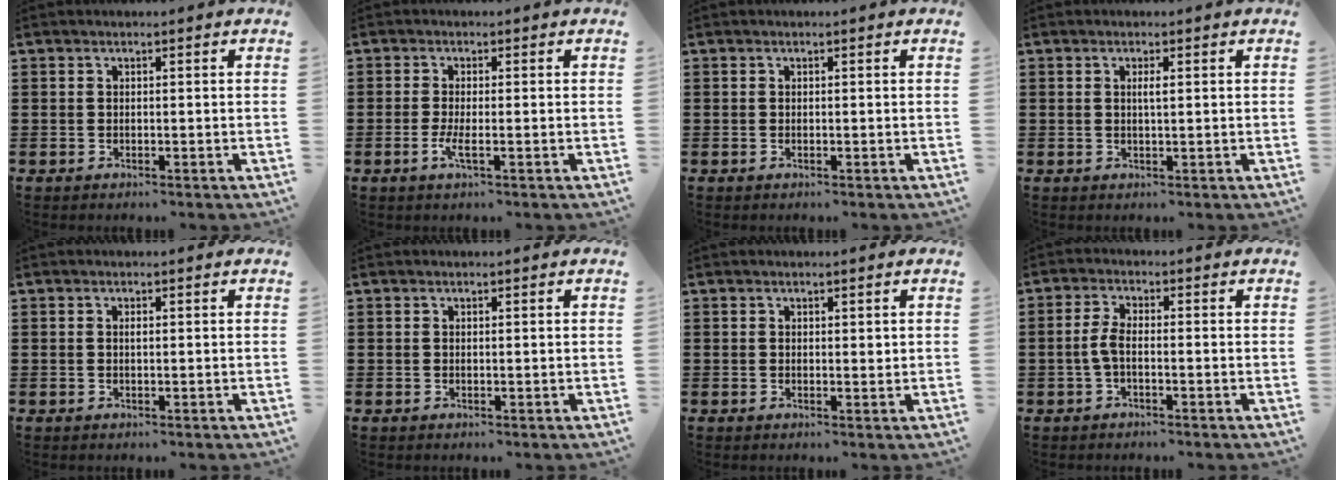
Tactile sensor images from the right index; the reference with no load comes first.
{"total": 2.7, "force": [-0.9, 0.3, 2.5], "torque": [-0.060, -0.011, -0.020]}
{"total": 0.0}
{"total": 1.3, "force": [0.3, 0.2, 1.3], "torque": [-0.025, 0.001, 0.004]}
{"total": 0.6, "force": [0.1, 0.1, 0.5], "torque": [-0.011, -0.002, 0.002]}
{"total": 0.0}
{"total": 0.7, "force": [0.3, 0.4, 0.5], "torque": [-0.010, 0.004, 0.006]}
{"total": 3.1, "force": [-0.8, 1.0, 2.9], "torque": [-0.076, -0.003, -0.022]}